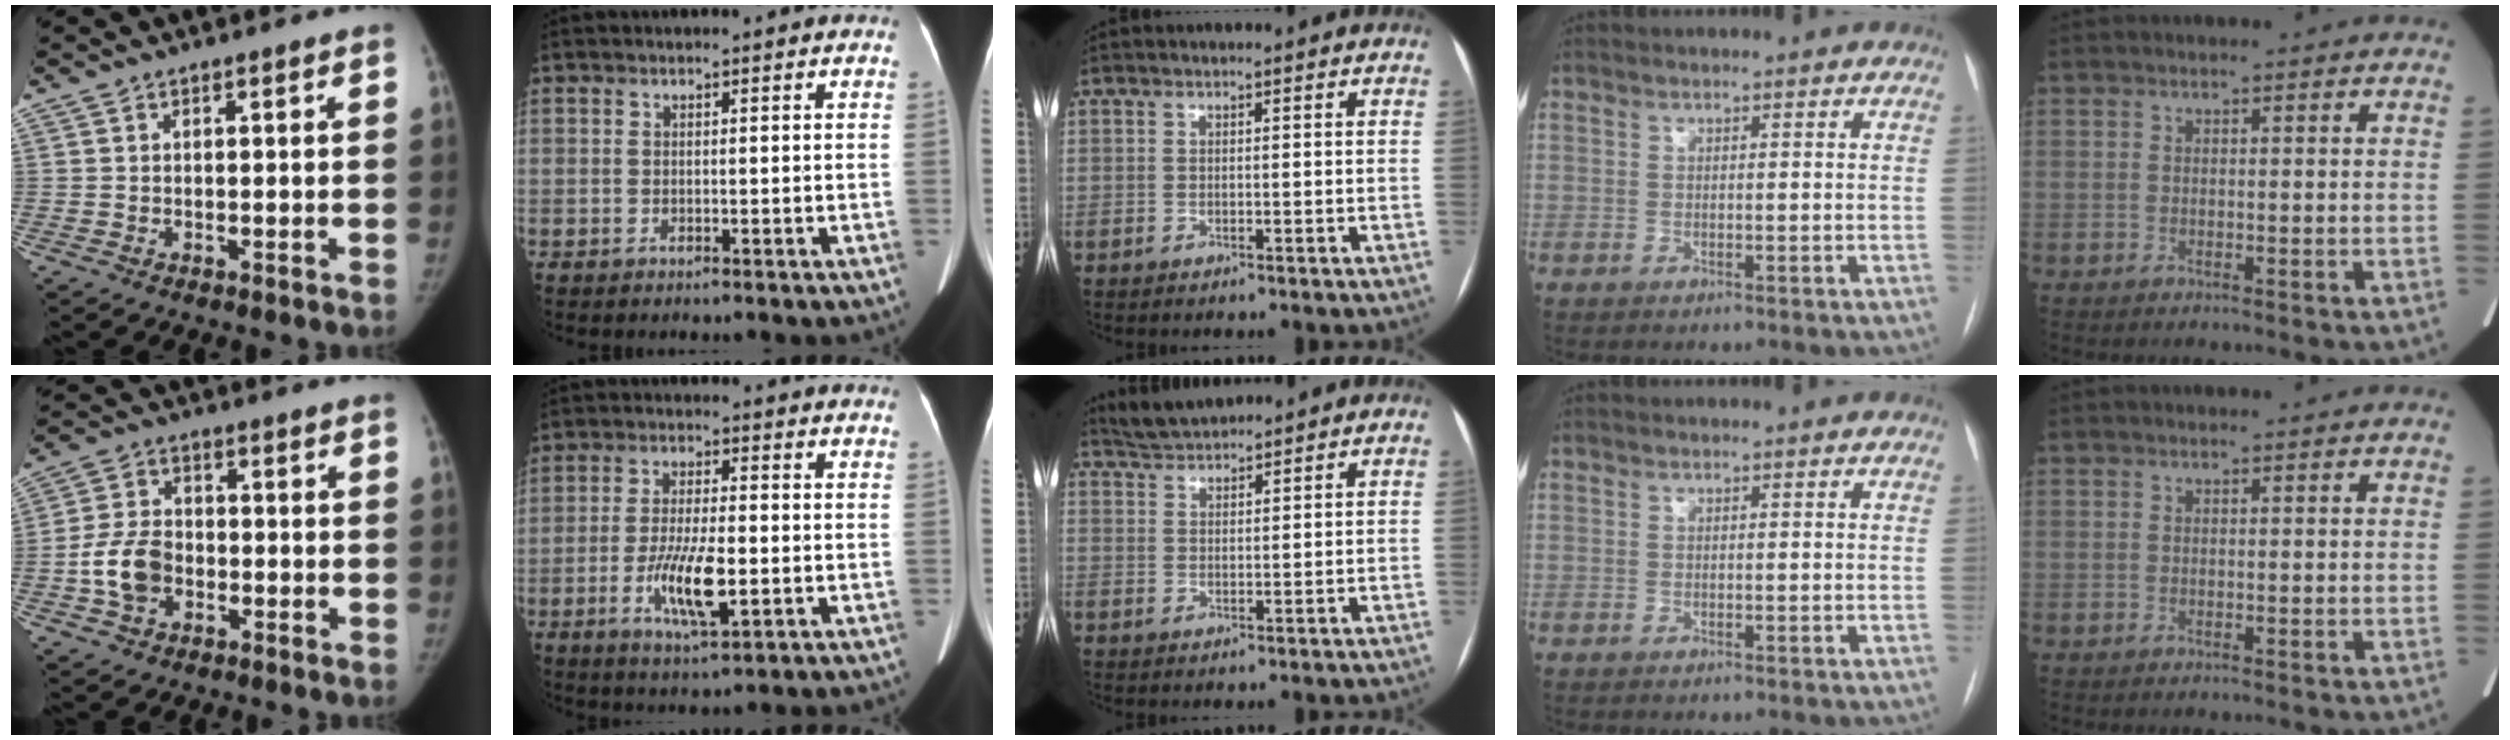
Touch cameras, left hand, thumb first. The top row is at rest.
{"thumb": {"total": 8.2, "force": [-2.4, 6.0, 5.0], "torque": [-0.082, 0.018, -0.051]}, "index": {"total": 8.7, "force": [-2.6, 1.8, 8.1], "torque": [-0.157, -0.011, -0.042]}, "middle": {"total": 3.9, "force": [3.9, 0.0, 0.4], "torque": [-0.020, 0.017, 0.079]}}